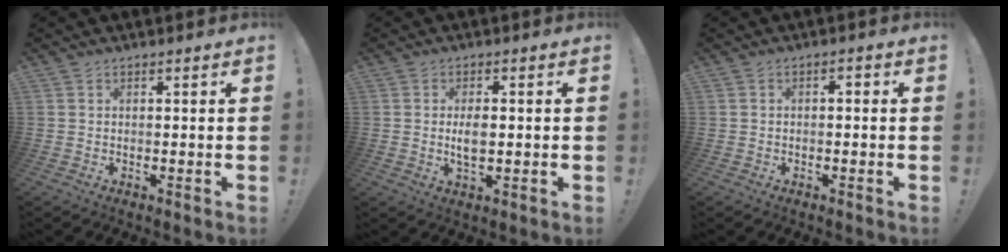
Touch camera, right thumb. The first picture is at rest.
{"total": 4.8, "force": [-0.1, 2.2, 4.3], "torque": [-0.078, -0.006, -0.008]}
{"total": 1.8, "force": [-1.2, 0.9, 0.9], "torque": [-0.015, 0.009, -0.023]}